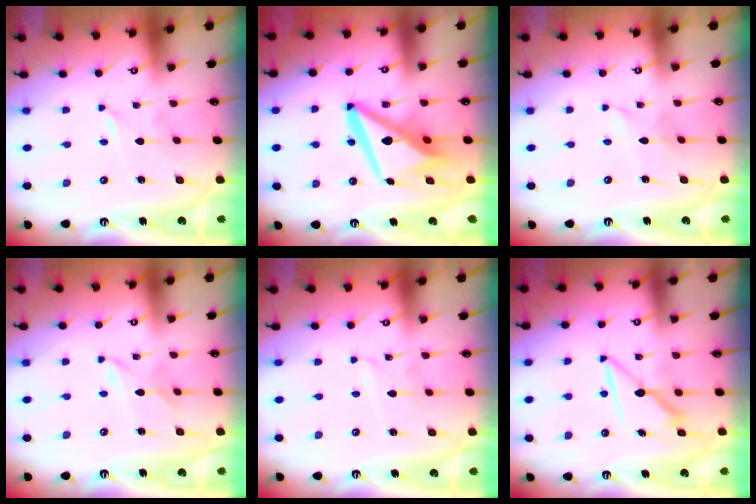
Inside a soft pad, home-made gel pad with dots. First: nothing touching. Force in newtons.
{"total": 14.0, "press": 13.9, "slide": 1.7}
{"total": 2.0, "press": 2.0, "slide": 0.1}
{"total": 2.9, "press": 2.9, "slide": 0.3}
{"total": 2.3, "press": 2.3, "slide": 0.3}
{"total": 9.1, "press": 9.1, "slide": 0.5}